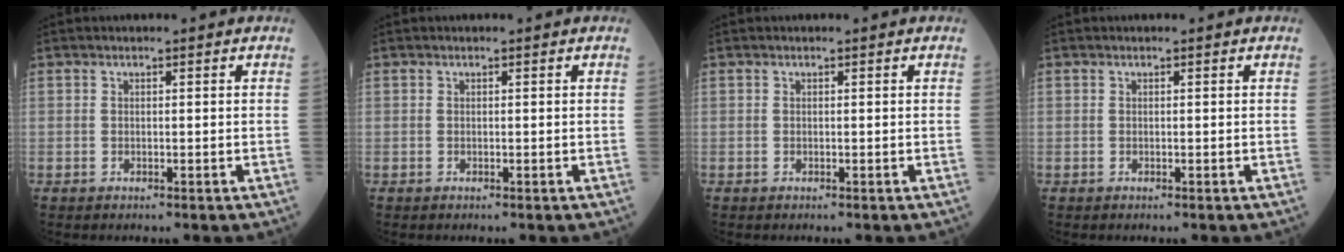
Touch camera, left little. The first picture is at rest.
{"total": 0.0}
{"total": 0.0}
{"total": 0.0}